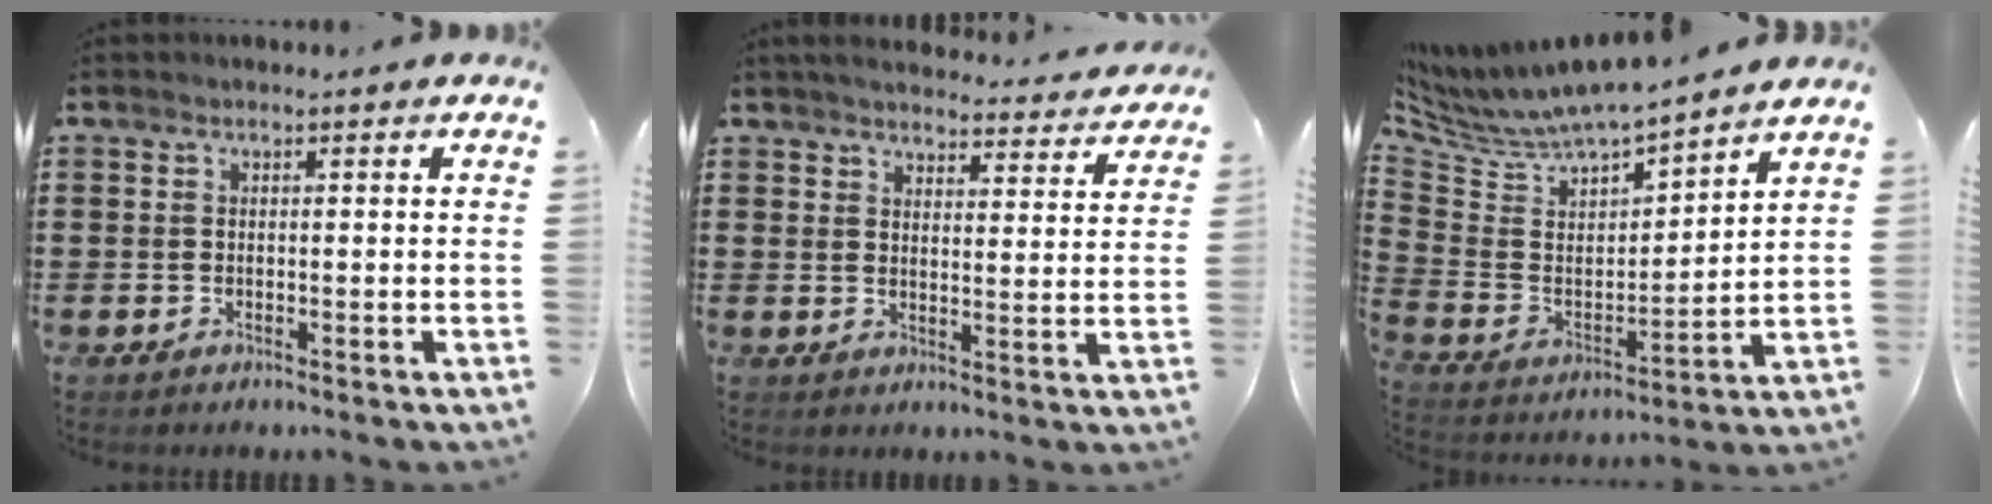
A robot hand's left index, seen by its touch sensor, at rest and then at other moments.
{"total": 3.9, "force": [3.8, 0.1, 0.7], "torque": [-0.022, -0.028, 0.063]}
{"total": 6.7, "force": [6.4, 1.4, 1.6], "torque": [-0.070, -0.051, 0.106]}